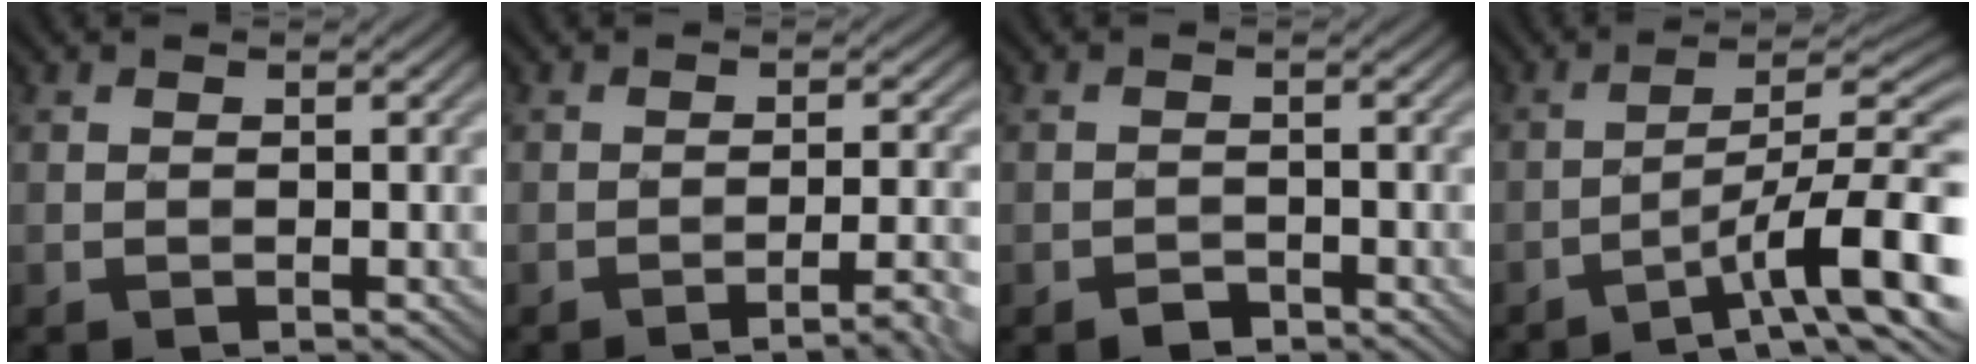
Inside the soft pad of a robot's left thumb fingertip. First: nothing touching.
{"total": 4.4, "force": [-2.6, 0.7, 3.5], "torque": [-0.051, 0.014, -0.044]}
{"total": 1.6, "force": [-1.3, 0.9, 0.5], "torque": [-0.006, 0.000, -0.026]}
{"total": 12.2, "force": [-5.7, 2.5, 10.4], "torque": [-0.161, 0.018, -0.094]}